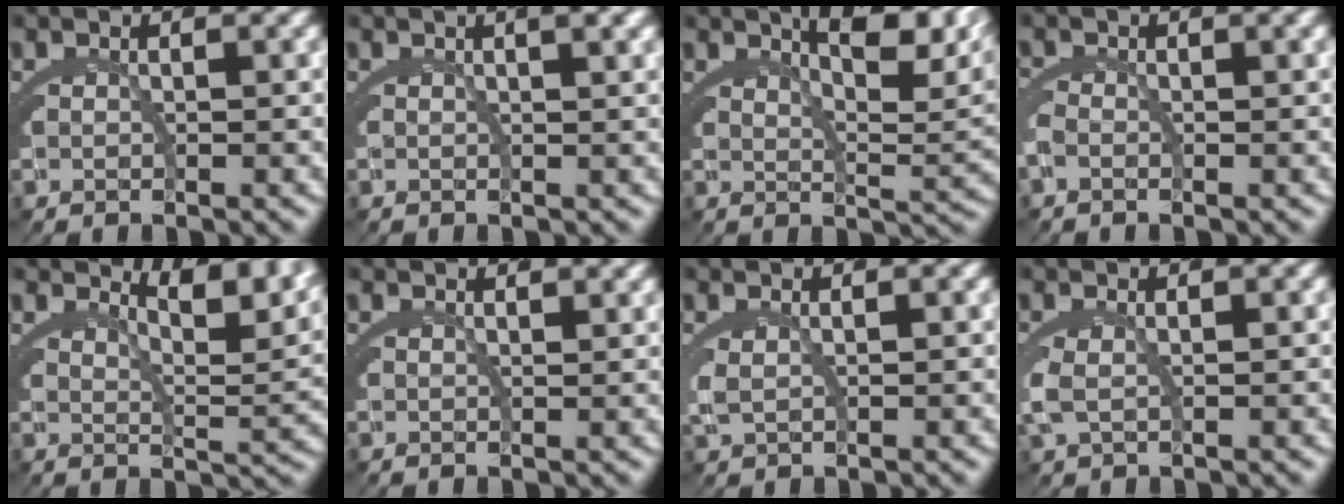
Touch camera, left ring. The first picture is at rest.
{"total": 1.9, "force": [0.8, 0.0, 1.7], "torque": [-0.020, 0.009, 0.012]}
{"total": 8.0, "force": [5.4, 1.1, 5.9], "torque": [-0.056, 0.018, 0.076]}
{"total": 1.2, "force": [-0.1, 0.0, 1.2], "torque": [-0.026, 0.000, -0.002]}
{"total": 5.8, "force": [4.3, 0.3, 3.9], "torque": [-0.041, 0.004, 0.065]}
{"total": 1.0, "force": [1.0, -0.1, 0.3], "torque": [-0.002, -0.002, 0.015]}
{"total": 1.4, "force": [0.6, 0.2, 1.2], "torque": [-0.038, -0.009, 0.022]}
{"total": 1.9, "force": [0.3, 0.4, 1.8], "torque": [-0.051, -0.008, 0.014]}